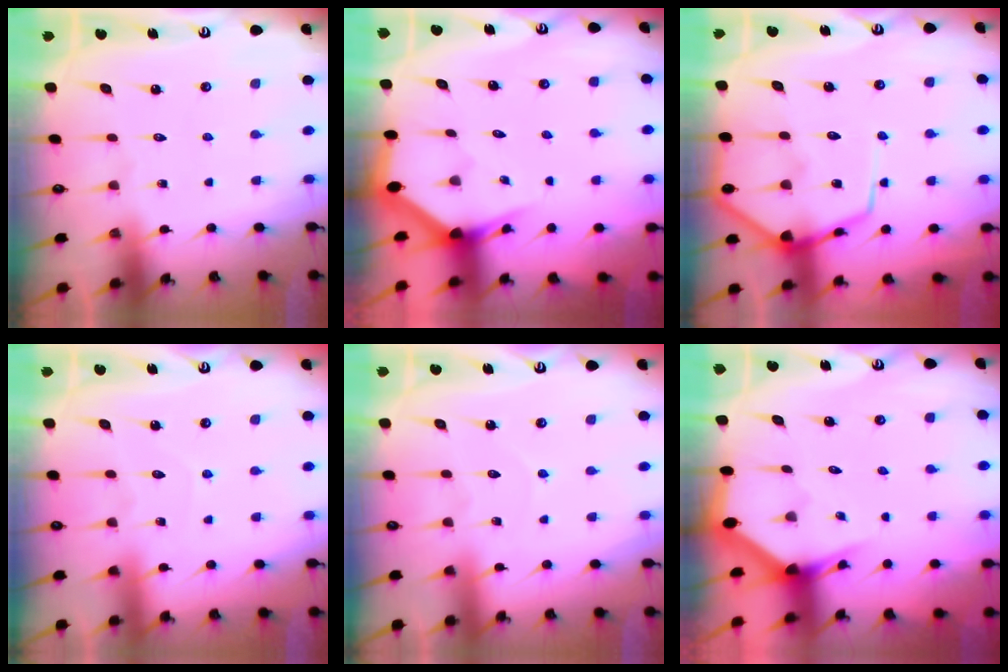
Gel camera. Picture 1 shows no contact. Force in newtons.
{"total": 2.9, "press": 2.9, "slide": 0.0}
{"total": 11.0, "press": 10.9, "slide": 1.0}
{"total": 5.1, "press": 5.1, "slide": 0.5}
{"total": 4.7, "press": 4.7, "slide": 0.4}
{"total": 2.9, "press": 2.9, "slide": 0.0}